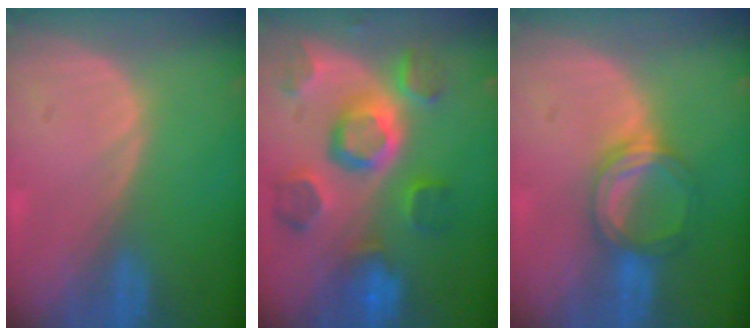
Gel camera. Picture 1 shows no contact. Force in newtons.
{"total": 11.4, "press": 10.1, "slide": 5.3}
{"total": 5.1, "press": 5.1, "slide": 0.3}